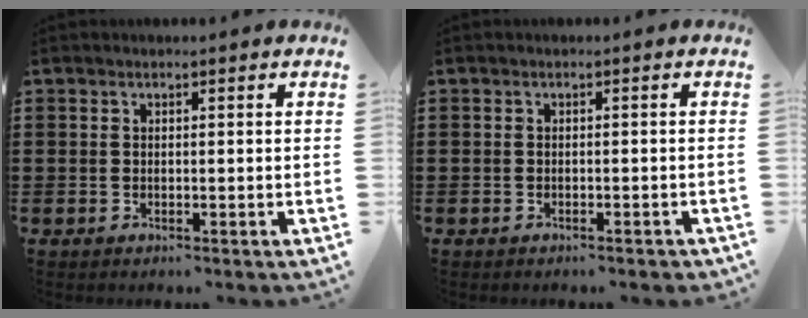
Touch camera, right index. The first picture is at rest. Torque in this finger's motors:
{"motor_torque": [0.24, 0.41, 0.11, 0.00]}